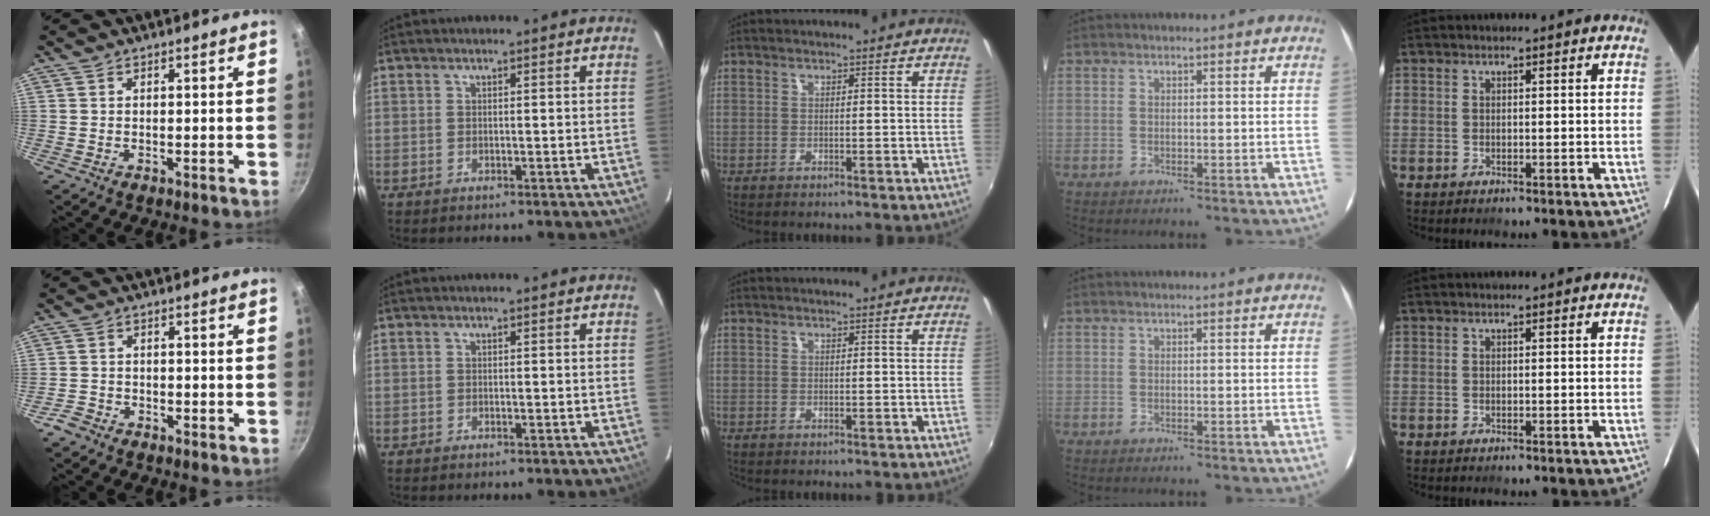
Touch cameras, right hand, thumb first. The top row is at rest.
{"thumb": {"total": 2.3, "force": [-1.8, 1.3, 0.5], "torque": [-0.010, 0.017, -0.033]}}